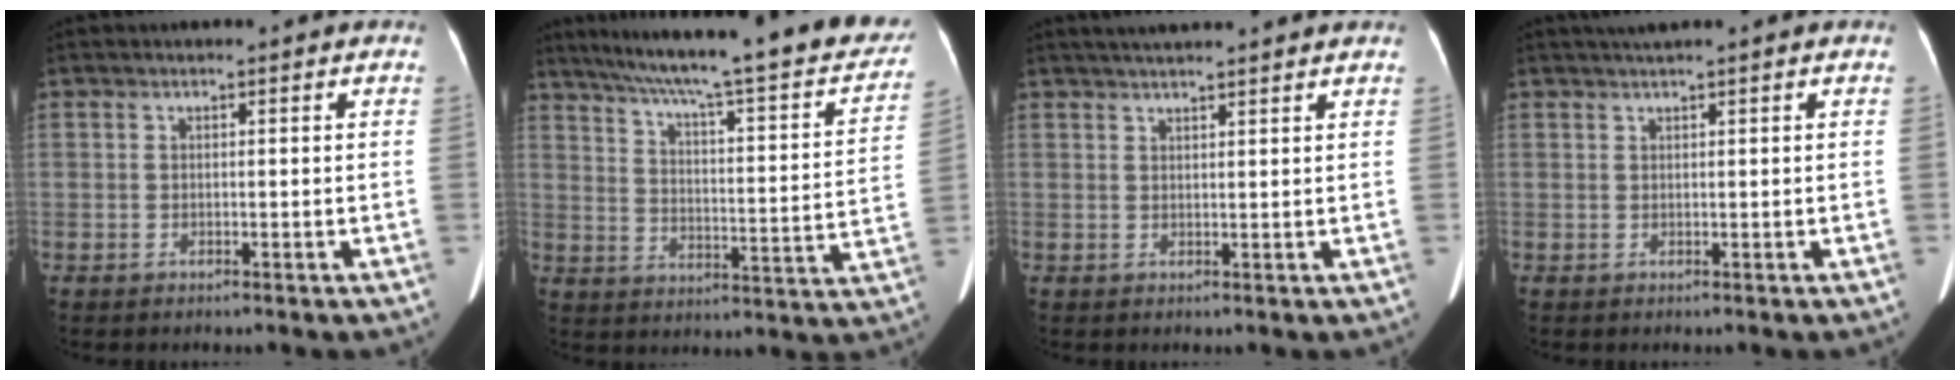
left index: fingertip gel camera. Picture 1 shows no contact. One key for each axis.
{"total": 29.4, "fx": 24.5, "fy": 3.6, "fz": 15.8, "tx": -0.241, "ty": -0.028, "tz": 0.310}
{"total": 7.7, "fx": 6.8, "fy": 0.0, "fz": 3.6, "tx": -0.056, "ty": 0.034, "tz": 0.089}
{"total": 1.7, "fx": 1.3, "fy": -0.3, "fz": 1.1, "tx": -0.019, "ty": 0.013, "tz": 0.026}